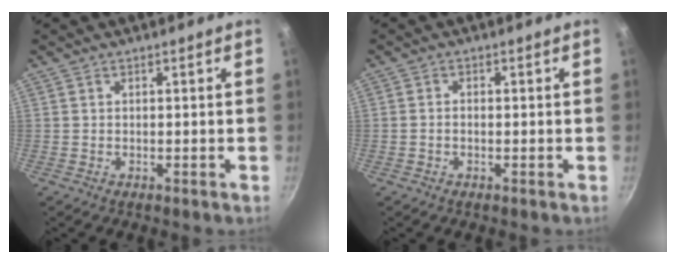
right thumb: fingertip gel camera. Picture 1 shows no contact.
{"total": 1.2, "force": [-0.4, 0.8, 0.8], "torque": [-0.018, 0.007, -0.009]}